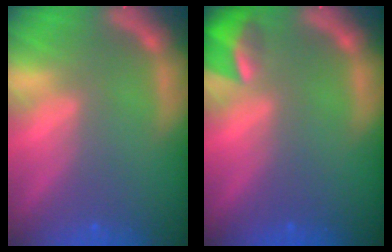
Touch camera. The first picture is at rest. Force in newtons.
{"total": 3.4}